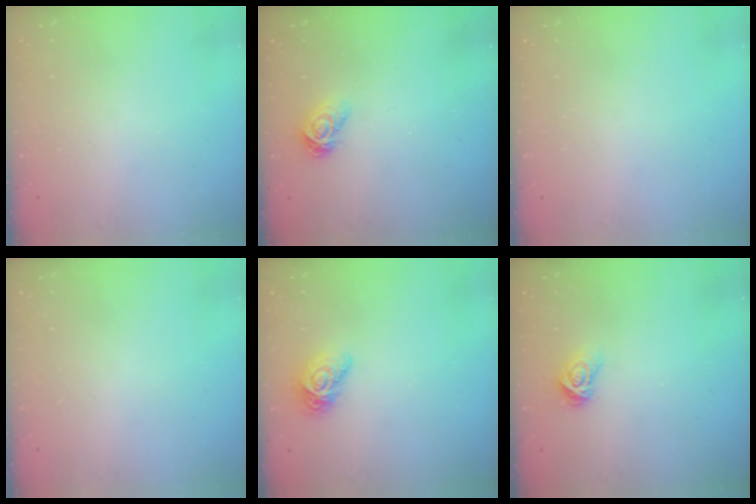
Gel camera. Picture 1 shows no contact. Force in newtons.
{"total": 6.1, "press": 6.1, "slide": 0.3}
{"total": 0.0}
{"total": 0.0}
{"total": 9.3, "press": 9.3, "slide": 0.3}
{"total": 6.2, "press": 6.2, "slide": 0.6}